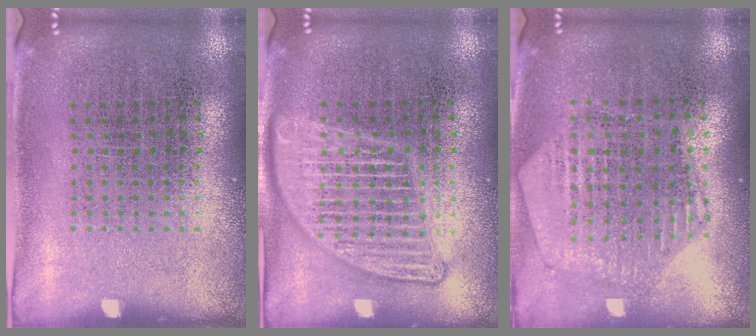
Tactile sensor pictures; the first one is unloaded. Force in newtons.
{"total": 2.1, "press": 2.1, "slide": 0.2}
{"total": 1.1, "press": 1.1, "slide": 0.3}